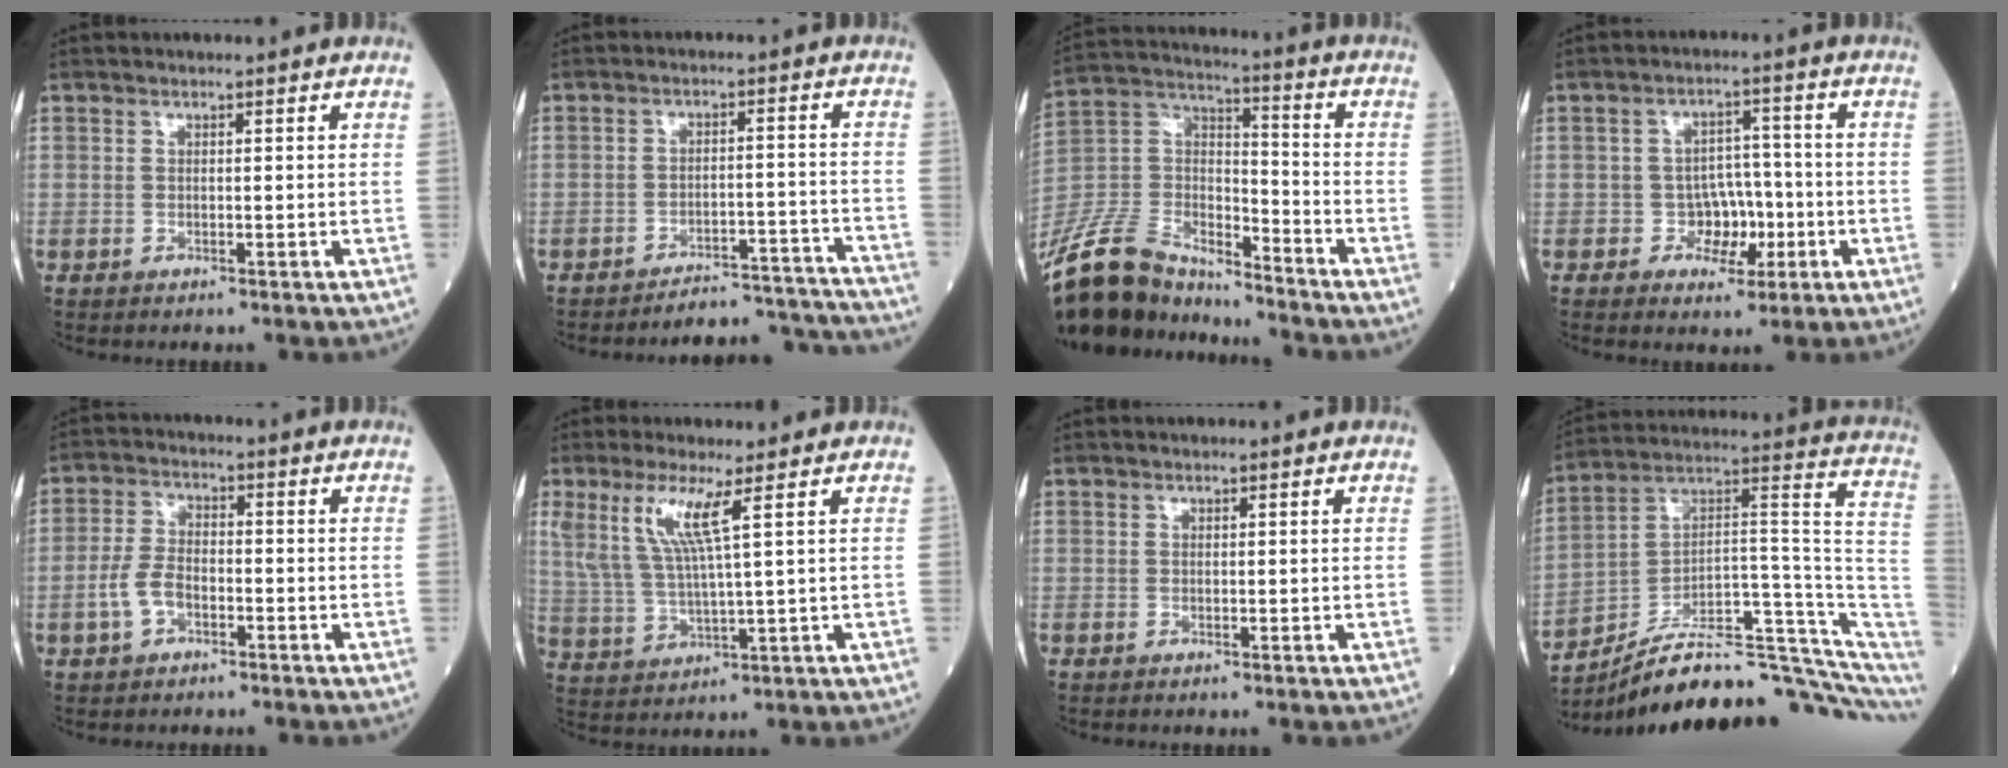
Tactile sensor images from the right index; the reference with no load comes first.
{"total": 12.2, "force": [-12.2, 0.9, 0.4], "torque": [0.019, 0.030, -0.152]}
{"total": 17.7, "force": [-16.2, 4.5, 5.5], "torque": [-0.117, 0.030, -0.304]}
{"total": 5.3, "force": [-1.7, 4.1, 2.9], "torque": [-0.029, 0.016, -0.023]}
{"total": 5.0, "force": [-2.1, 2.8, 3.6], "torque": [-0.086, 0.008, -0.043]}
{"total": 7.6, "force": [3.6, -0.1, 6.7], "torque": [-0.148, 0.001, 0.081]}
{"total": 0.0}
{"total": 22.3, "force": [-16.9, 3.2, 14.3], "torque": [-0.149, 0.064, -0.254]}